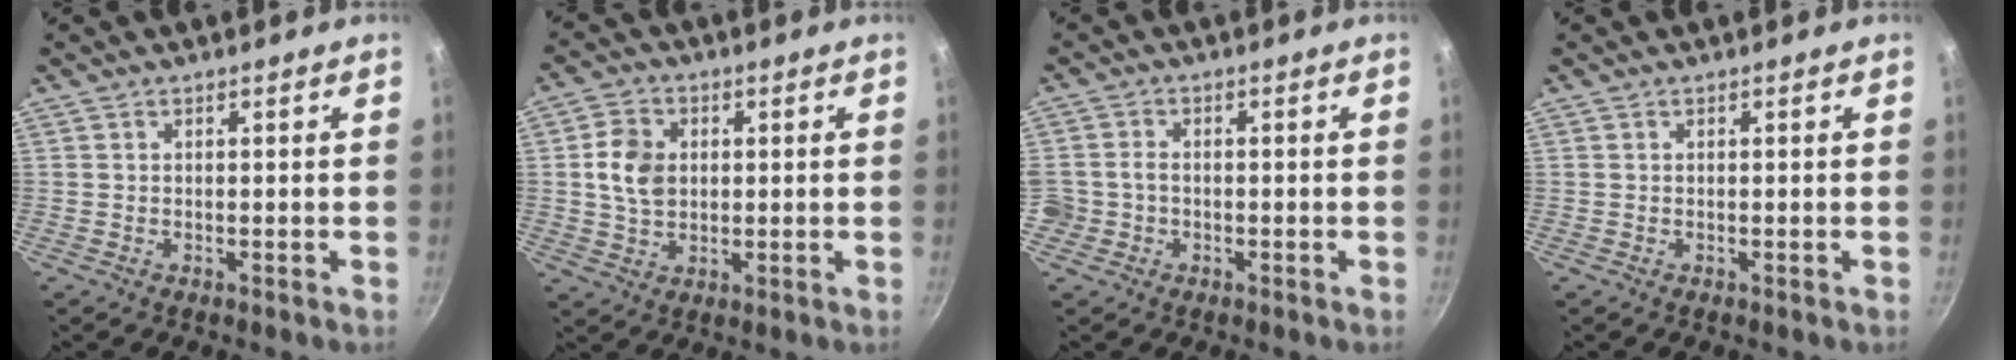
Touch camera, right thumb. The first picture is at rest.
{"total": 7.8, "force": [1.0, 5.9, 5.0], "torque": [-0.077, 0.003, 0.016]}
{"total": 3.8, "force": [-0.8, 3.3, 1.6], "torque": [-0.021, 0.018, -0.016]}
{"total": 0.0}